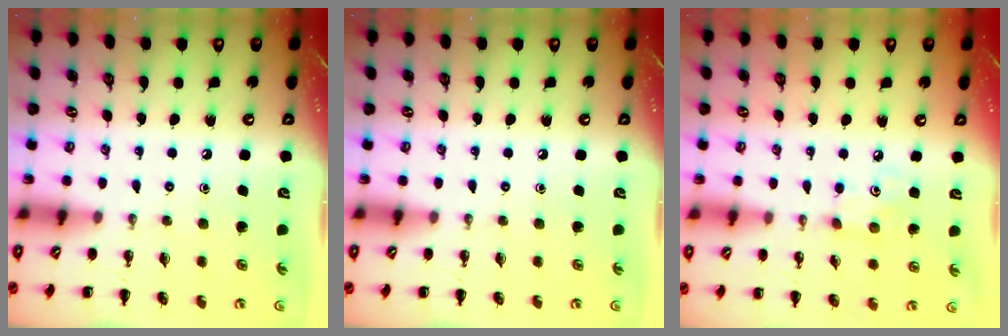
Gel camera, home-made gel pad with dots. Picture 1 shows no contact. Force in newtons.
{"total": 0.0}
{"total": 3.3, "press": 3.2, "slide": 0.8}